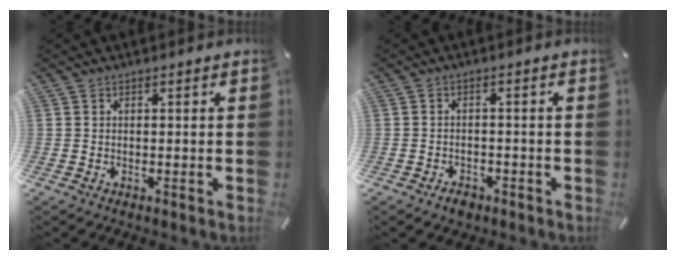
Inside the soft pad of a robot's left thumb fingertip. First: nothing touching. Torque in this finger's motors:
{"motor_torque": [-0.09, 0.23, 0.01, 0.02, 0.00]}